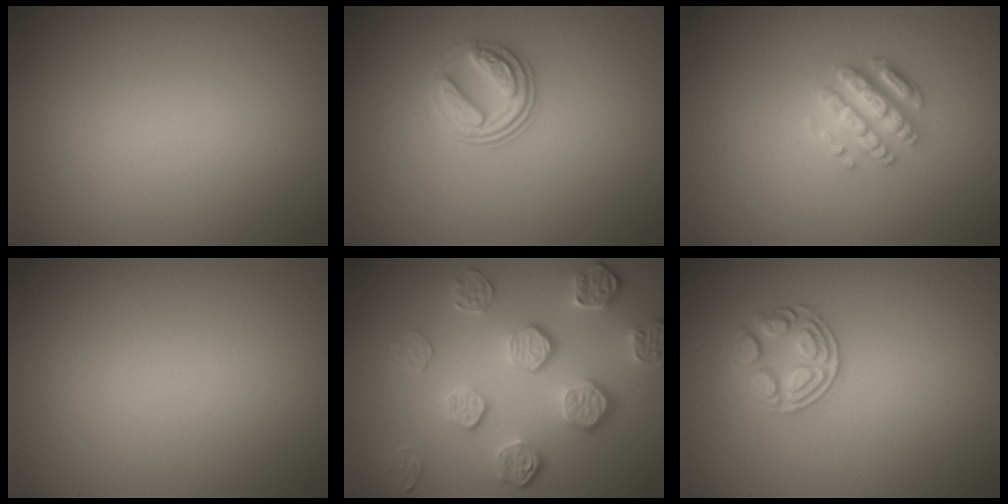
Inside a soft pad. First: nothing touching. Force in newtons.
{"total": 2.9, "press": 2.6, "slide": 1.3}
{"total": 2.9, "press": 2.8, "slide": 0.6}
{"total": 0.0}
{"total": 5.4, "press": 4.0, "slide": 3.7}
{"total": 2.7, "press": 2.4, "slide": 1.1}